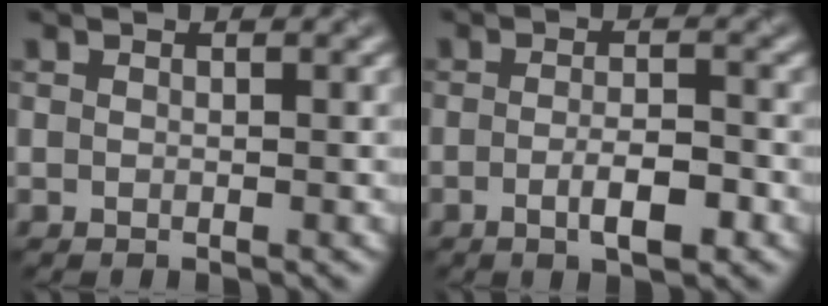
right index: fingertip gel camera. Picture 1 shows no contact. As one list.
[{"total": 3.0, "force": [-1.2, 0.6, 2.7], "torque": [-0.051, 0.001, -0.020]}]